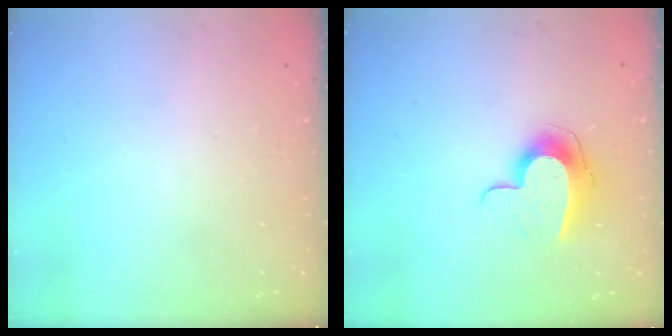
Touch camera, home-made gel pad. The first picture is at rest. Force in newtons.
{"total": 9.9, "press": 9.9, "slide": 0.4}